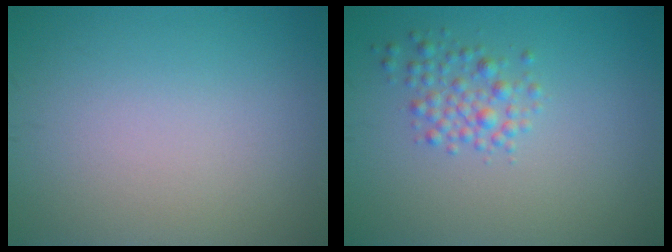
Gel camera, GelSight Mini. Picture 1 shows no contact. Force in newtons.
{"total": 2.3, "press": 2.3, "slide": 0.1}